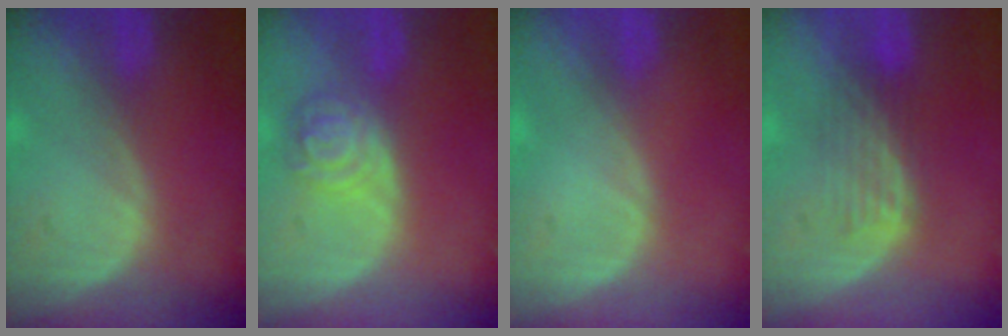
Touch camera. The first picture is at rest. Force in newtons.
{"total": 5.3, "press": 4.8, "slide": 2.4}
{"total": 0.0}
{"total": 4.6, "press": 3.9, "slide": 2.4}